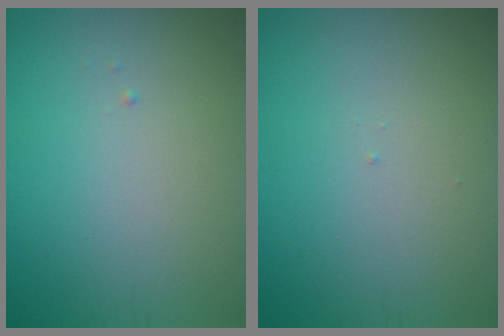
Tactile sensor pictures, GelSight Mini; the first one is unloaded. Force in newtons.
{"total": 0.0}